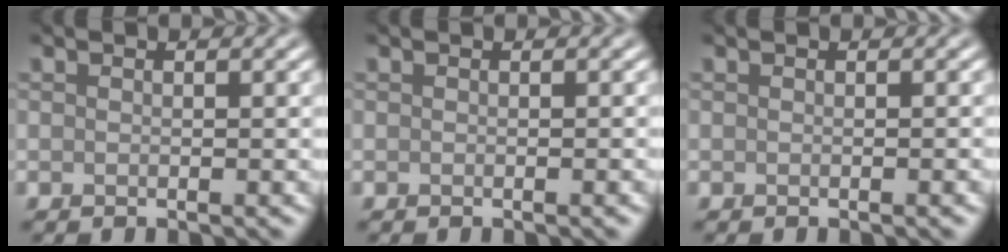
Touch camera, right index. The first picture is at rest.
{"total": 0.6, "force": [-0.2, 0.1, 0.6], "torque": [-0.005, 0.003, -0.004]}
{"total": 0.8, "force": [-0.3, 0.2, 0.8], "torque": [-0.005, 0.002, -0.005]}